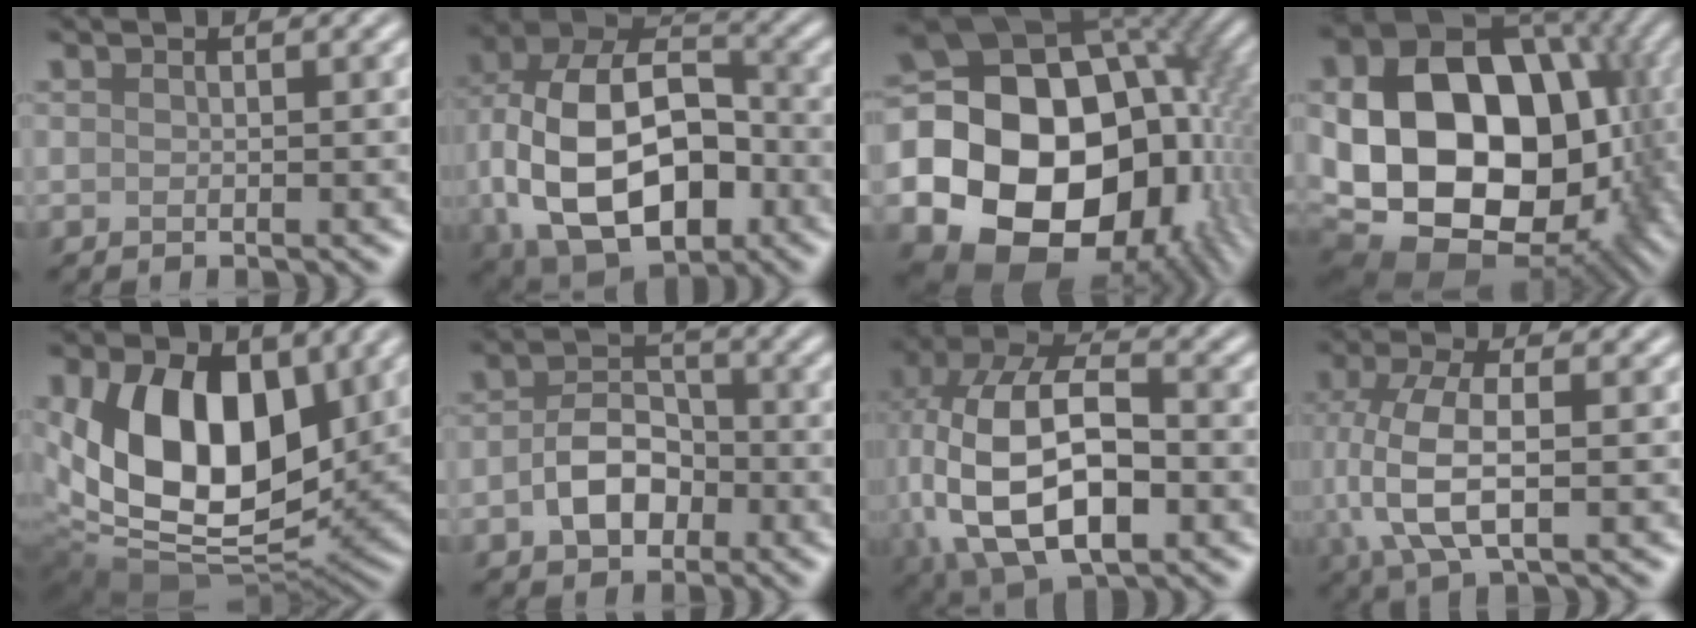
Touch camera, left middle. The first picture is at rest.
{"total": 14.6, "force": [-2.4, 9.6, 10.7], "torque": [-0.213, -0.018, -0.041]}
{"total": 23.4, "force": [-4.1, 19.0, 13.0], "torque": [-0.239, -0.014, -0.089]}
{"total": 21.4, "force": [-1.1, 16.2, 14.0], "torque": [-0.247, -0.022, 0.009]}
{"total": 13.2, "force": [2.7, 8.1, 10.0], "torque": [-0.171, -0.017, 0.046]}
{"total": 4.7, "force": [-1.4, 3.3, 3.0], "torque": [-0.054, 0.002, -0.028]}
{"total": 13.9, "force": [-1.5, 8.0, 11.3], "torque": [-0.231, -0.004, -0.027]}
{"total": 6.9, "force": [-0.3, 3.0, 6.2], "torque": [-0.138, -0.002, -0.005]}